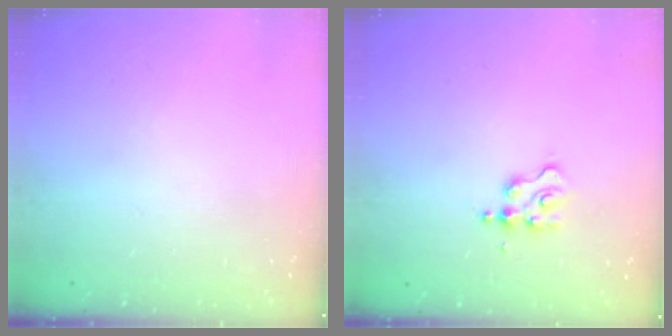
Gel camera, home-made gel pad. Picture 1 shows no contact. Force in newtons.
{"total": 2.6, "press": 2.6, "slide": 0.3}